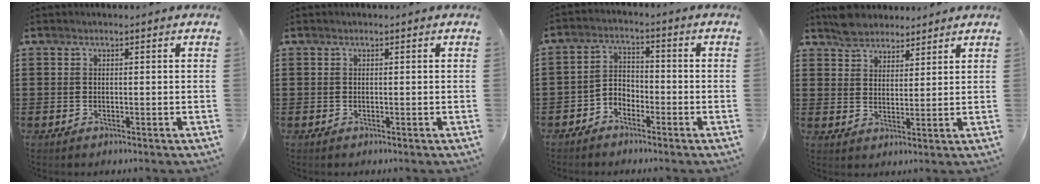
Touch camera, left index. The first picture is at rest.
{"total": 0.0}
{"total": 3.3, "force": [-3.0, 1.5, 0.6], "torque": [-0.018, 0.007, -0.065]}
{"total": 4.4, "force": [3.9, 2.0, 0.2], "torque": [-0.020, 0.001, 0.076]}